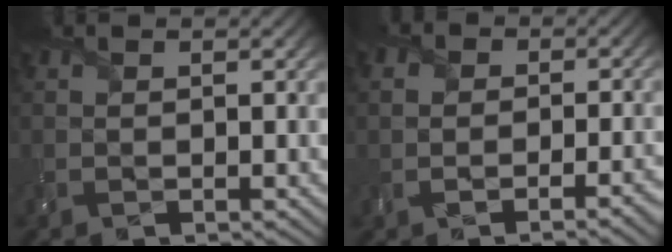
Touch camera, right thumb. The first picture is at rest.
{"total": 4.5, "force": [-1.3, 3.4, 2.7], "torque": [-0.019, 0.003, -0.037]}